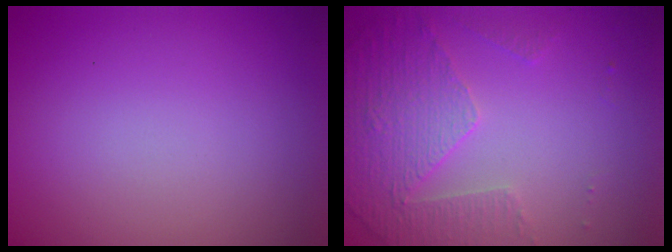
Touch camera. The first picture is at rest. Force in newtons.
{"total": 4.9, "press": 3.4, "slide": 3.4}